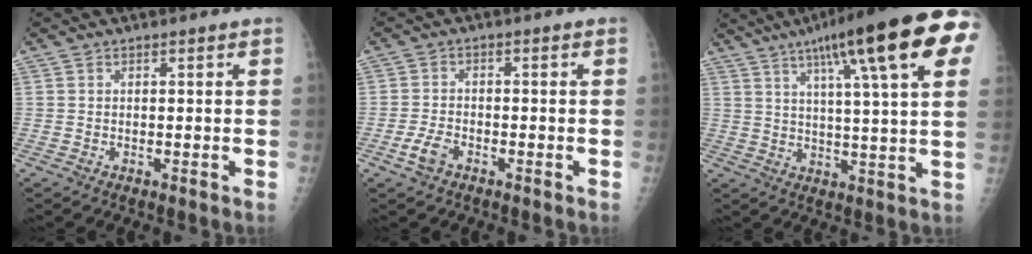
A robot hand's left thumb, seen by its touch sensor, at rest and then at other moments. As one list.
[{"total": 3.4, "force": [-2.1, 1.7, 2.1], "torque": [-0.044, 0.010, -0.039]}, {"total": 23.5, "force": [11.2, 3.6, 20.3], "torque": [-0.296, -0.001, 0.151]}]